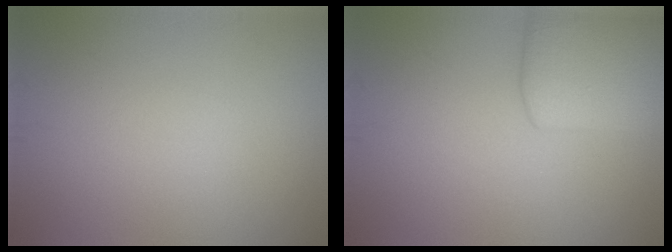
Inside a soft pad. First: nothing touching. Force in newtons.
{"total": 5.9, "press": 5.9, "slide": 0.1}